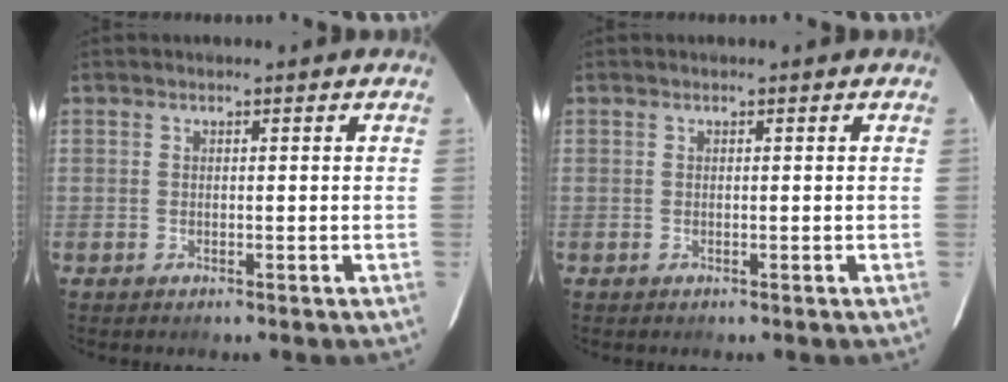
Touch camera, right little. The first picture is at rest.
{"total": 0.0}